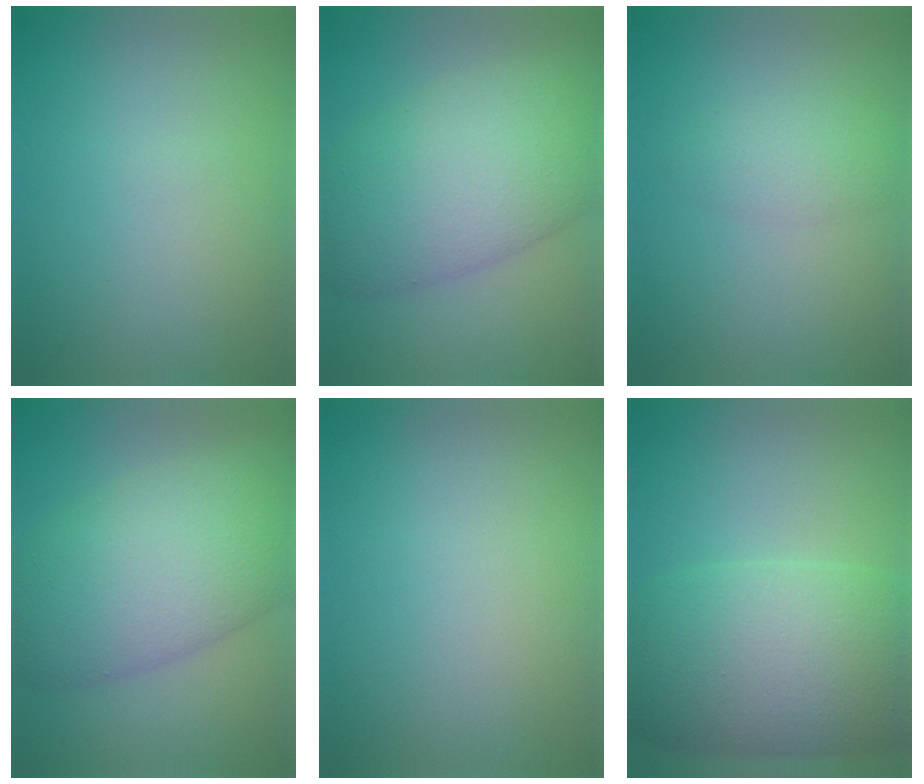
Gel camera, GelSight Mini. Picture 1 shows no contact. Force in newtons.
{"total": 10.5, "press": 10.5, "slide": 0.4}
{"total": 2.1, "press": 2.1, "slide": 0.0}
{"total": 10.5, "press": 10.5, "slide": 0.4}
{"total": 0.0}
{"total": 11.7, "press": 11.7, "slide": 0.1}